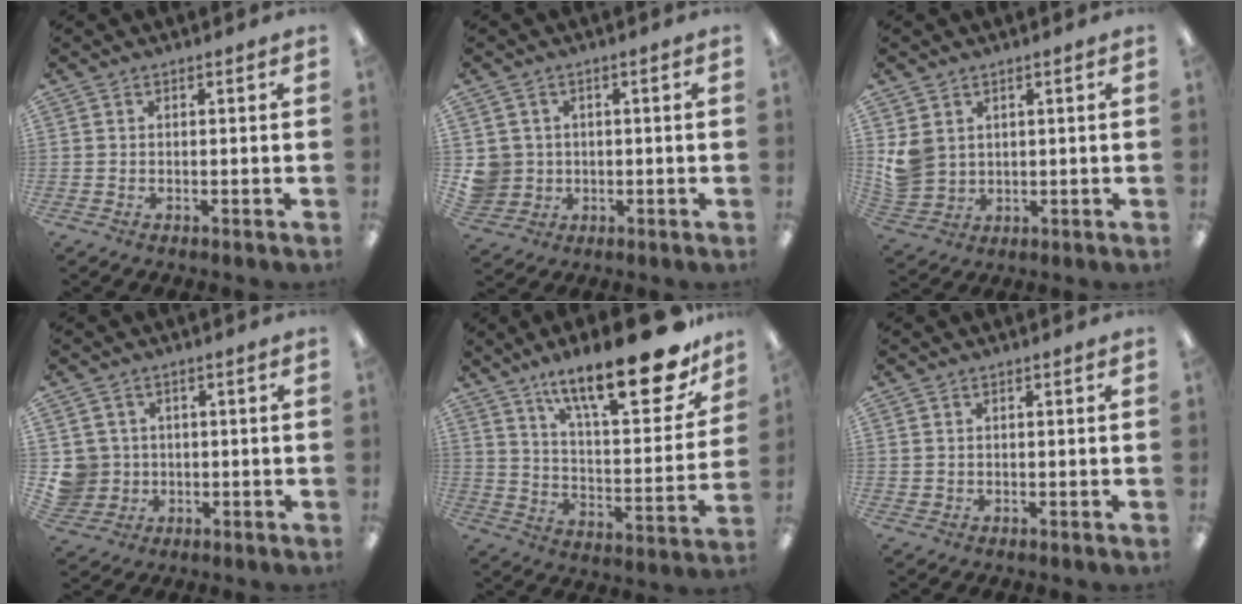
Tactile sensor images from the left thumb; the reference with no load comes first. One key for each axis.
{"total": 5.0, "fx": 0.5, "fy": 4.9, "fz": 0.7, "tx": -0.027, "ty": 0.006, "tz": 0.013}
{"total": 5.5, "fx": 2.3, "fy": 4.6, "fz": 1.7, "tx": -0.036, "ty": -0.001, "tz": 0.050}
{"total": 5.5, "fx": 0.4, "fy": 5.4, "fz": 0.6, "tx": -0.034, "ty": 0.004, "tz": 0.012}
{"total": 24.0, "fx": 16.0, "fy": 7.4, "fz": 16.4, "tx": -0.242, "ty": -0.101, "tz": 0.257}
{"total": 0.8, "fx": 0.5, "fy": 0.5, "fz": 0.2, "tx": -0.004, "ty": 0.002, "tz": 0.010}